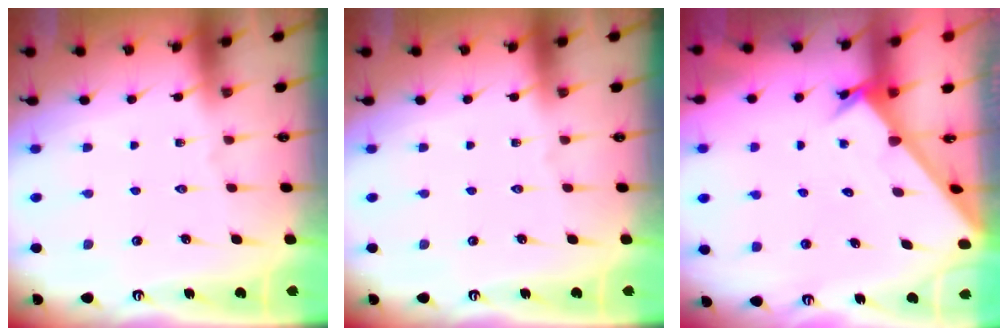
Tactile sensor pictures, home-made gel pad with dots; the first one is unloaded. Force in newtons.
{"total": 0.0}
{"total": 2.5, "press": 2.5, "slide": 0.2}